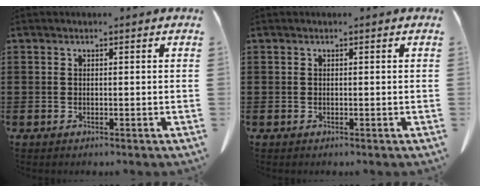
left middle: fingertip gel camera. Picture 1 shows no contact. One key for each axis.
{"total": 0.0}